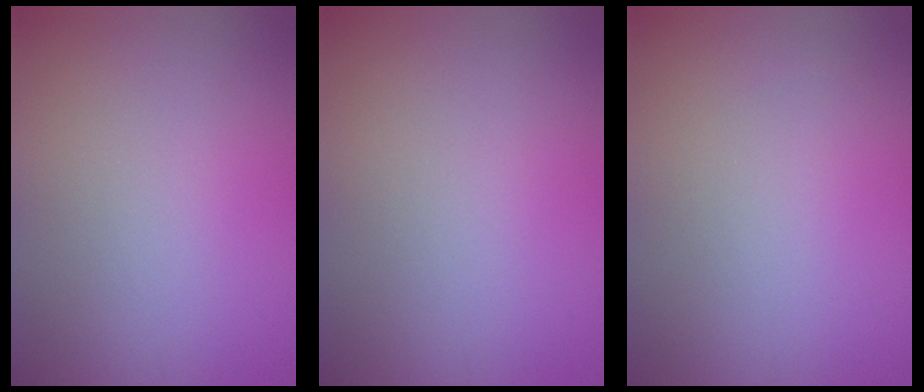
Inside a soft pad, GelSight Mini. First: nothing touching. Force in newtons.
{"total": 0.0}
{"total": 0.0}